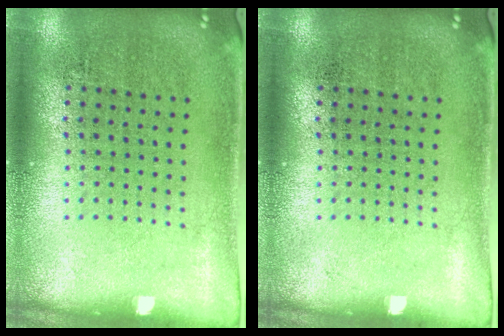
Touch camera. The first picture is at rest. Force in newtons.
{"total": 0.0}